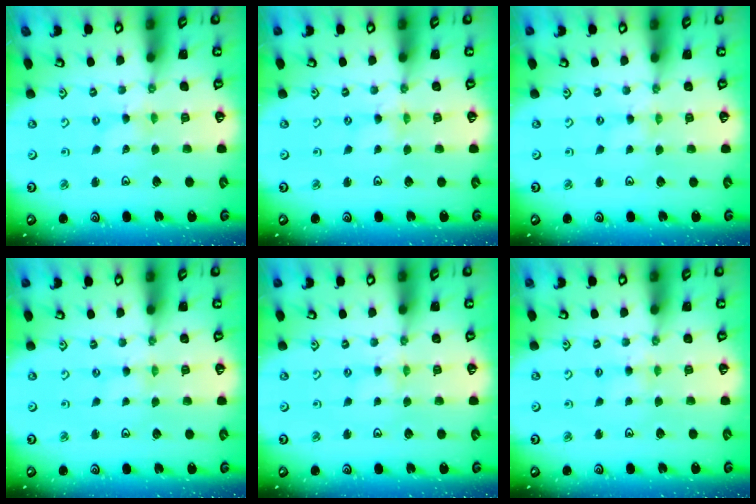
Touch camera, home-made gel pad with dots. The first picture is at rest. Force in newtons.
{"total": 0.0}
{"total": 0.0}
{"total": 0.0}
{"total": 2.8, "press": 2.8, "slide": 0.4}
{"total": 3.0, "press": 2.9, "slide": 0.4}